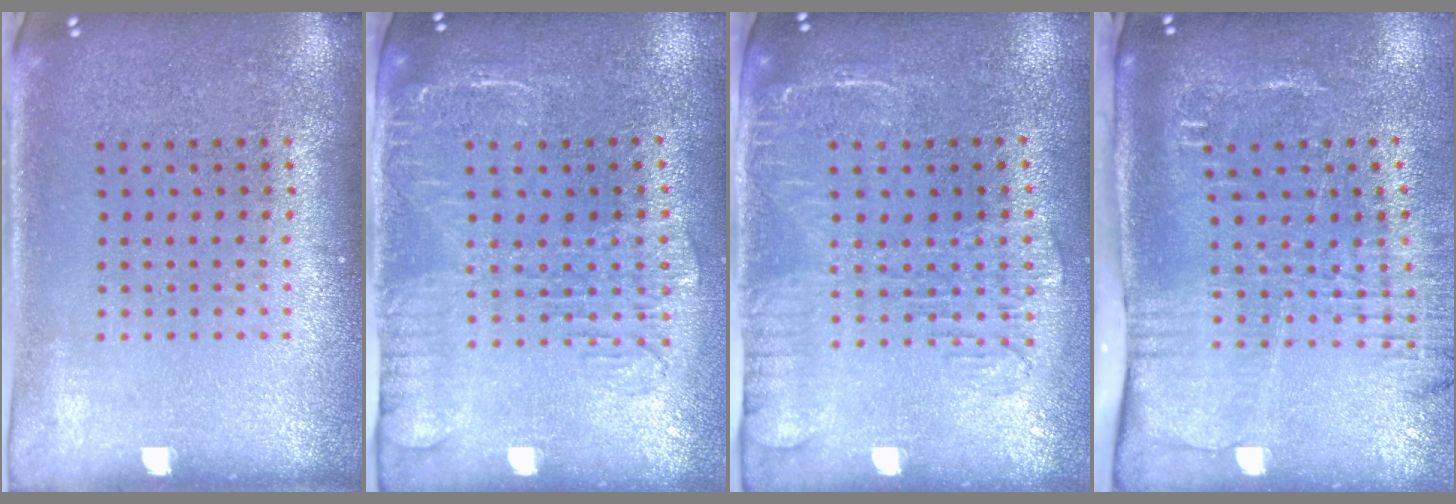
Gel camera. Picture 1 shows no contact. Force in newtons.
{"total": 1.9, "press": 1.6, "slide": 1.0}
{"total": 2.0, "press": 1.7, "slide": 1.0}
{"total": 2.8, "press": 2.1, "slide": 1.7}